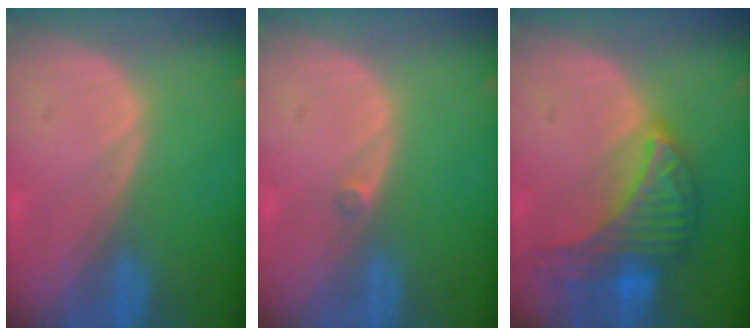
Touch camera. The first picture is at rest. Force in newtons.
{"total": 0.8, "press": 0.6, "slide": 0.4}
{"total": 8.8, "press": 8.8, "slide": 0.3}